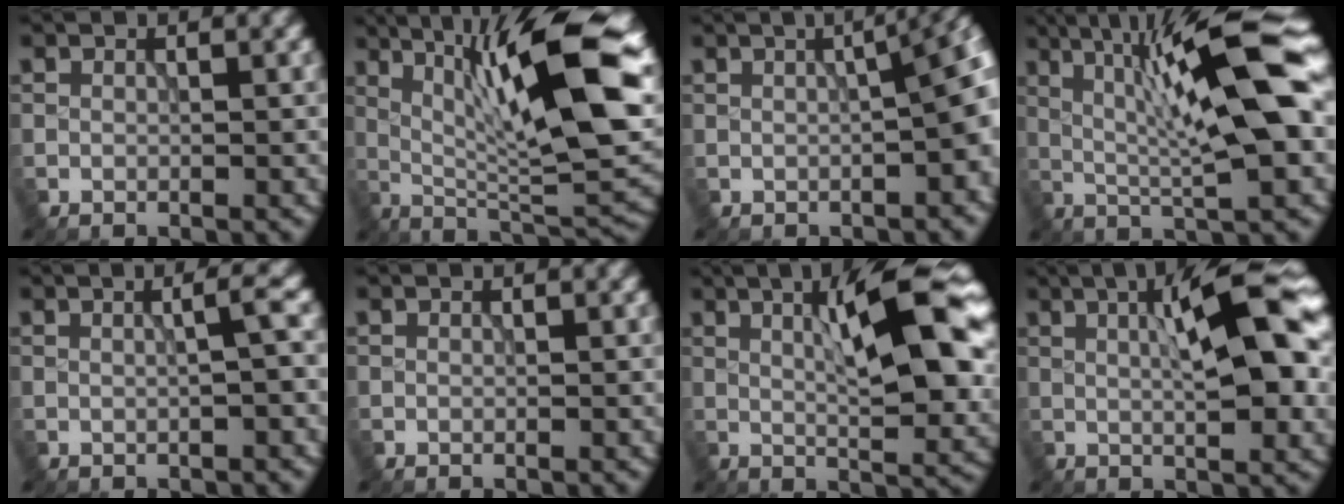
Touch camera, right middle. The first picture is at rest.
{"total": 14.3, "force": [3.6, 3.1, 13.5], "torque": [-0.204, 0.011, 0.057]}
{"total": 8.7, "force": [0.1, 3.0, 8.2], "torque": [-0.060, 0.004, -0.007]}
{"total": 11.7, "force": [1.7, 2.2, 11.4], "torque": [-0.179, 0.022, 0.023]}
{"total": 2.5, "force": [0.1, 0.6, 2.4], "torque": [-0.026, 0.008, 0.000]}
{"total": 0.0}
{"total": 11.3, "force": [2.1, 3.0, 10.7], "torque": [-0.152, 0.009, 0.032]}
{"total": 9.5, "force": [1.6, 2.2, 9.1], "torque": [-0.129, 0.015, 0.022]}